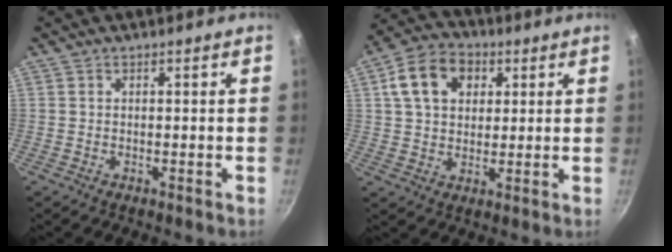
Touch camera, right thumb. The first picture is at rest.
{"total": 11.9, "force": [3.9, 8.8, 7.1], "torque": [-0.107, 0.008, 0.053]}